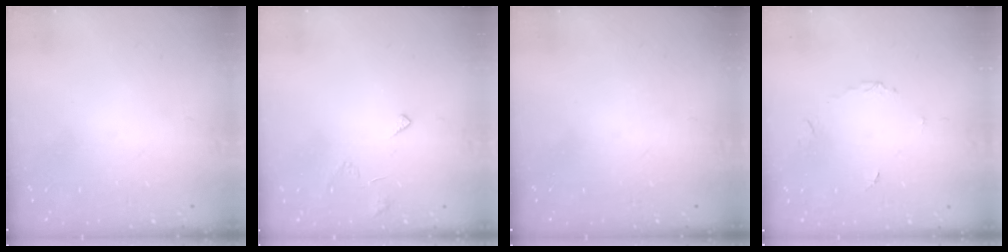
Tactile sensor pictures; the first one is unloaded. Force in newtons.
{"total": 3.5, "press": 3.5, "slide": 0.4}
{"total": 0.0}
{"total": 2.7, "press": 2.7, "slide": 0.4}